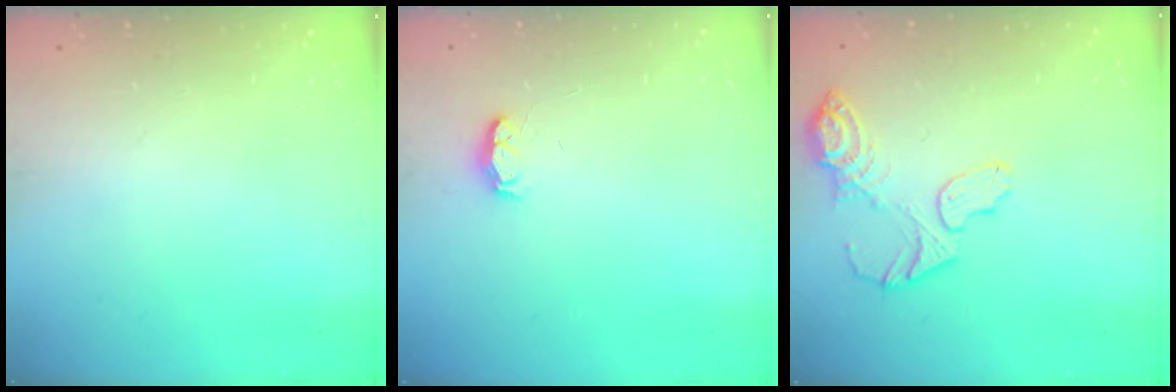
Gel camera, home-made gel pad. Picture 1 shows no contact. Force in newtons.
{"total": 4.2, "press": 3.6, "slide": 2.1}
{"total": 10.8, "press": 10.8, "slide": 1.1}